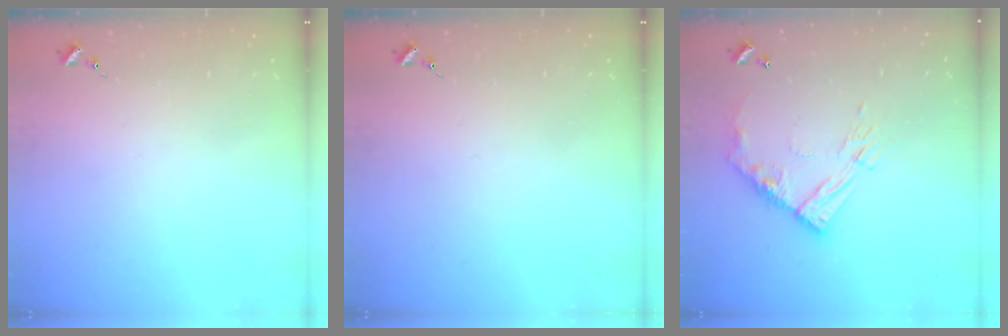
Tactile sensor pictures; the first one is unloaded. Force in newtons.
{"total": 0.0}
{"total": 12.9, "press": 12.9, "slide": 1.3}